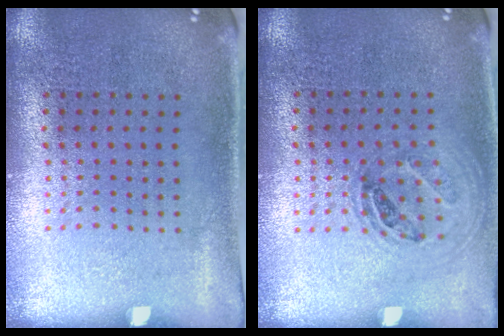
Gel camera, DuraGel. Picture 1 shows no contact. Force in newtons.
{"total": 1.1, "press": 1.0, "slide": 0.4}